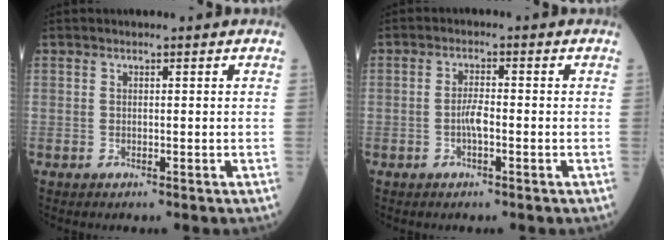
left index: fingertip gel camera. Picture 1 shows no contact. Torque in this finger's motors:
{"motor_torque": [0.00, 0.00, 0.04, 0.06]}